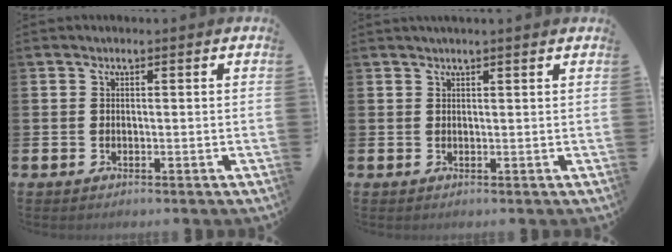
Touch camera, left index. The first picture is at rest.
{"total": 1.0, "force": [0.9, -0.2, 0.4], "torque": [-0.004, -0.001, 0.016]}